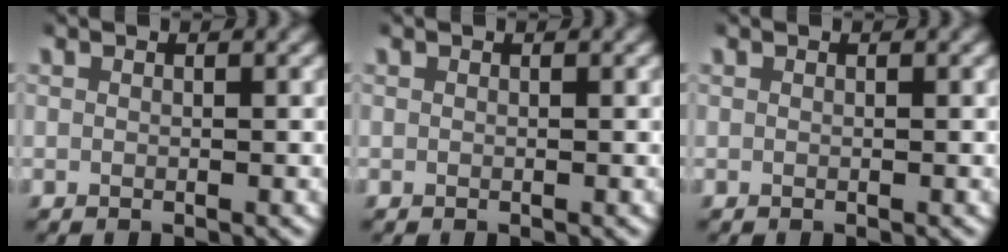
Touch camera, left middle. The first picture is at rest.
{"total": 0.0}
{"total": 0.0}